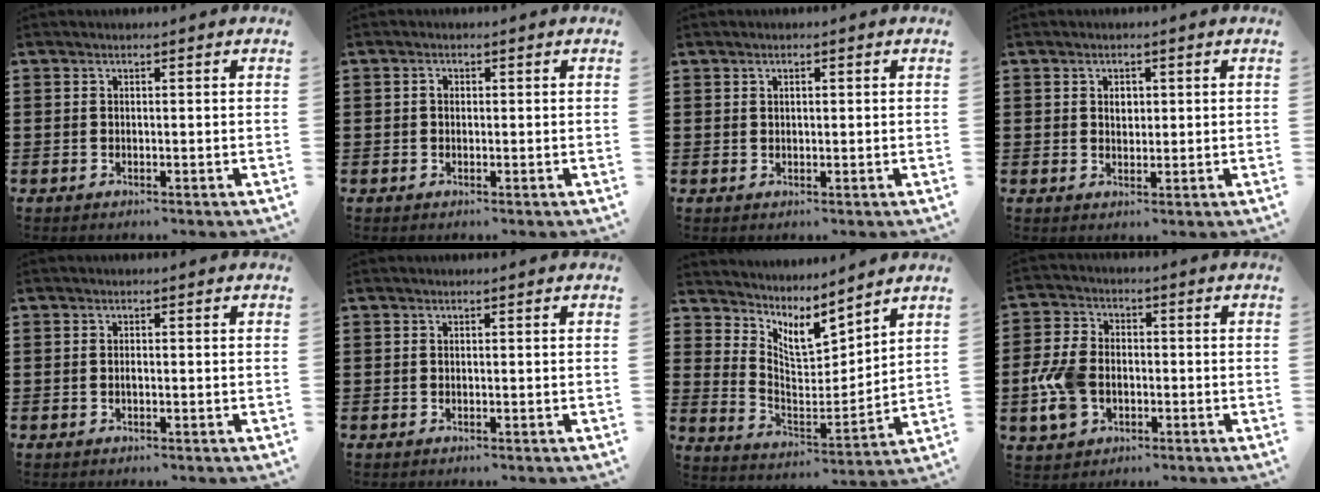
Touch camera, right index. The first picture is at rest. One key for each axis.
{"total": 1.0, "fx": 0.0, "fy": 0.8, "fz": 0.6, "tx": -0.013, "ty": 0.004, "tz": -0.001}
{"total": 1.0, "fx": 0.5, "fy": 0.5, "fz": 0.6, "tx": -0.014, "ty": 0.006, "tz": 0.009}
{"total": 1.8, "fx": 0.6, "fy": 1.3, "fz": 1.1, "tx": -0.015, "ty": 0.006, "tz": 0.008}
{"total": 0.5, "fx": -0.1, "fy": 0.2, "fz": 0.5, "tx": -0.012, "ty": -0.003, "tz": -0.002}
{"total": 0.0}
{"total": 5.8, "fx": 4.8, "fy": 1.8, "fz": 2.8, "tx": -0.076, "ty": -0.034, "tz": 0.083}
{"total": 8.1, "fx": -1.8, "fy": 5.5, "fz": 5.6, "tx": -0.148, "ty": 0.002, "tz": -0.038}